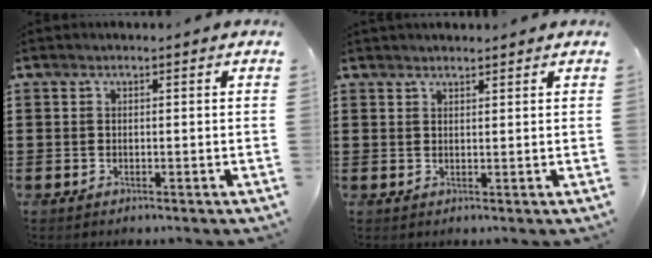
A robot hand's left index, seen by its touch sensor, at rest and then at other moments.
{"total": 1.4, "force": [1.3, 0.1, 0.2], "torque": [-0.005, 0.000, 0.026]}